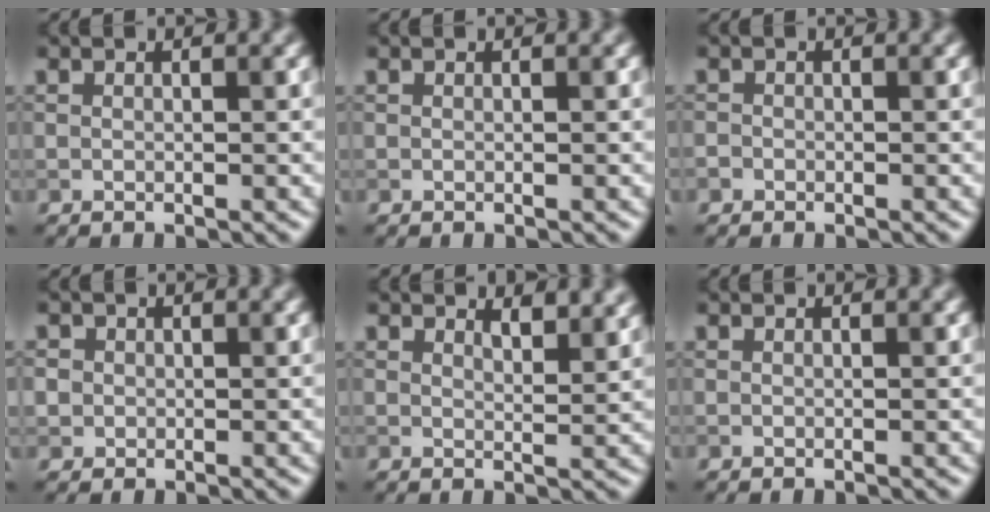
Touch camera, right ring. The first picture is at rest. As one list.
[{"total": 0.0}, {"total": 0.8, "force": [-0.5, 0.6, 0.0], "torque": [0.005, -0.005, -0.010]}, {"total": 1.6, "force": [0.3, 1.5, 0.5], "torque": [-0.007, 0.004, 0.010]}, {"total": 2.3, "force": [2.0, 0.6, 1.1], "torque": [-0.025, -0.004, 0.032]}, {"total": 0.0}]